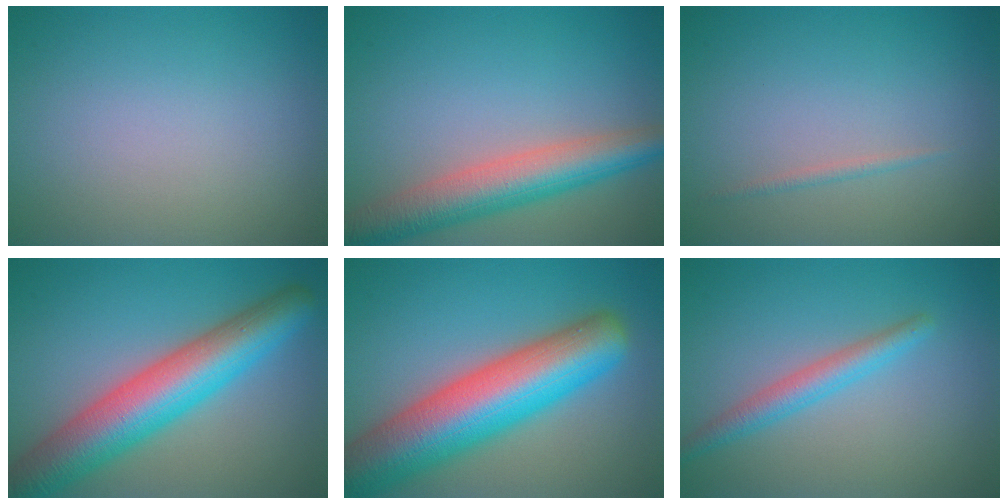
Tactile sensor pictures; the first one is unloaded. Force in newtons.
{"total": 6.6, "press": 6.6, "slide": 0.3}
{"total": 0.7, "press": 0.7, "slide": 0.0}
{"total": 9.7, "press": 9.7, "slide": 0.3}
{"total": 12.3, "press": 12.3, "slide": 0.5}
{"total": 2.7, "press": 2.7, "slide": 0.1}